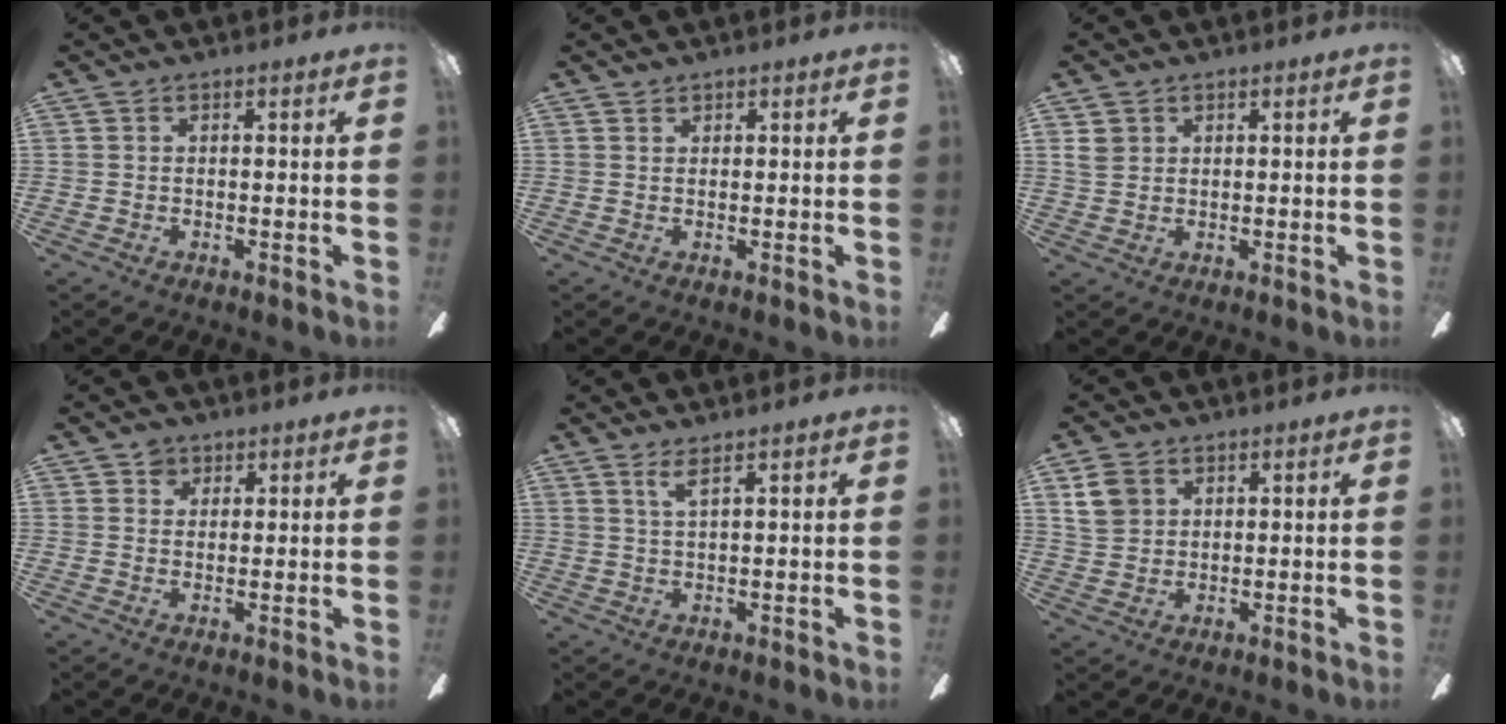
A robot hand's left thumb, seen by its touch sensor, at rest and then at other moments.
{"total": 0.7, "force": [0.7, 0.2, 0.1], "torque": [-0.002, 0.000, 0.013]}
{"total": 2.7, "force": [1.3, 2.2, 0.9], "torque": [-0.022, 0.002, 0.026]}
{"total": 3.1, "force": [1.9, 2.3, 0.7], "torque": [-0.001, -0.002, 0.034]}
{"total": 3.0, "force": [2.1, 0.2, 2.1], "torque": [-0.047, -0.001, 0.038]}
{"total": 5.9, "force": [2.7, 4.6, 2.7], "torque": [-0.049, 0.006, 0.052]}